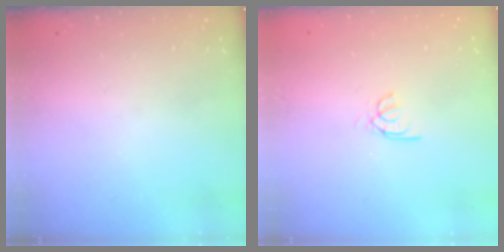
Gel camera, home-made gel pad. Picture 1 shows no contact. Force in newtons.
{"total": 2.9, "press": 2.9, "slide": 0.3}